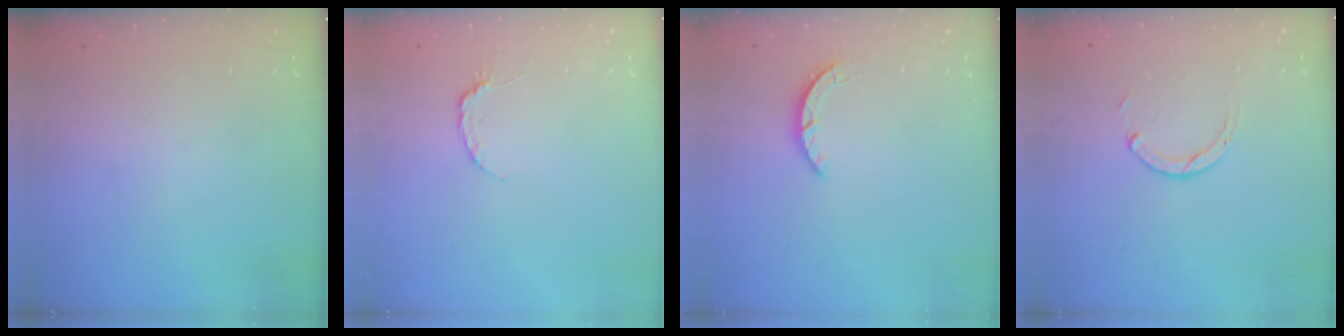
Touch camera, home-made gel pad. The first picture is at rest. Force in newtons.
{"total": 3.7, "press": 3.6, "slide": 0.5}
{"total": 2.2, "press": 2.2, "slide": 0.4}
{"total": 3.0, "press": 2.9, "slide": 0.4}